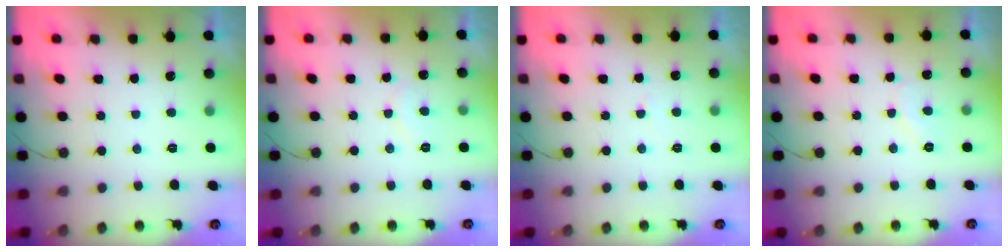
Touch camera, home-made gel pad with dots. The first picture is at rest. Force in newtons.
{"total": 5.7, "press": 5.6, "slide": 0.6}
{"total": 1.4, "press": 1.4, "slide": 0.1}
{"total": 5.4, "press": 5.4, "slide": 0.5}